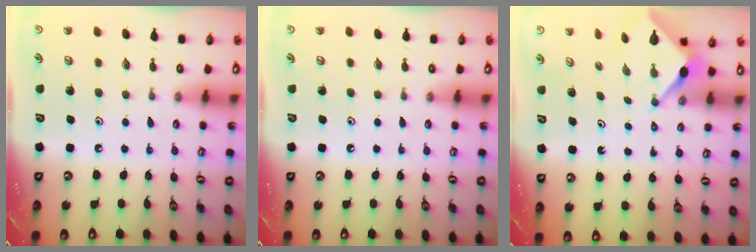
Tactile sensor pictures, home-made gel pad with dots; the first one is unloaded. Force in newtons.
{"total": 0.0}
{"total": 3.1, "press": 3.1, "slide": 0.2}